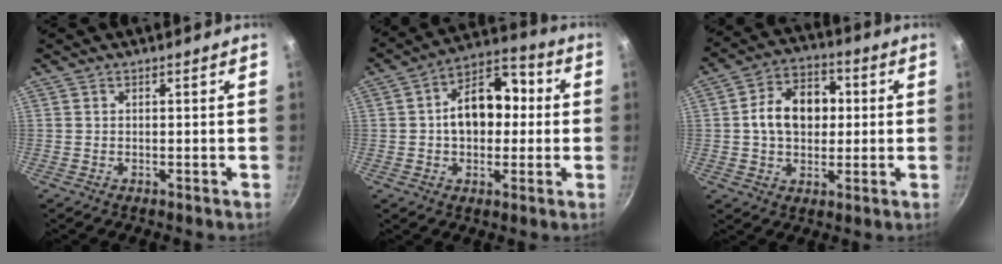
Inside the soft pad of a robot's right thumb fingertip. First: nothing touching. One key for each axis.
{"total": 13.7, "fx": 0.8, "fy": 8.9, "fz": 10.4, "tx": -0.126, "ty": 0.033, "tz": 0.003}
{"total": 12.5, "fx": 1.1, "fy": 8.9, "fz": 8.8, "tx": -0.118, "ty": 0.018, "tz": 0.013}